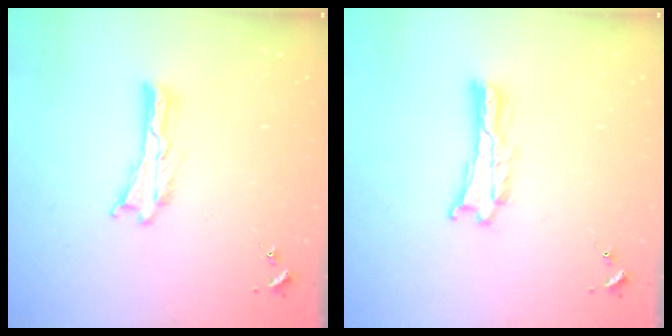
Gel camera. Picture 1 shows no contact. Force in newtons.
{"total": 1.0, "press": 1.0, "slide": 0.2}